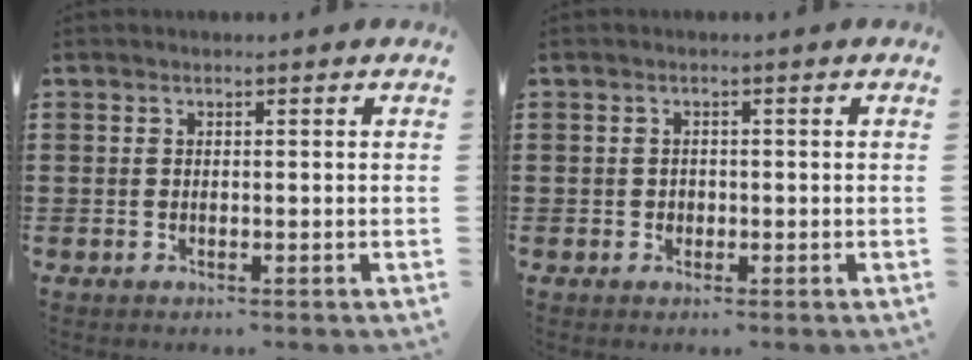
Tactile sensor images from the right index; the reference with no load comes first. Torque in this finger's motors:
{"motor_torque": [2.14, 0.00, 0.02, 0.02]}